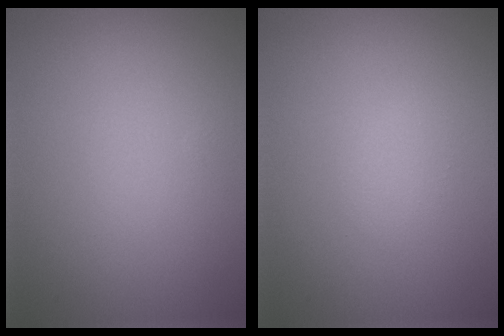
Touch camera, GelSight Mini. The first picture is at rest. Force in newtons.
{"total": 0.8, "press": 0.8, "slide": 0.1}